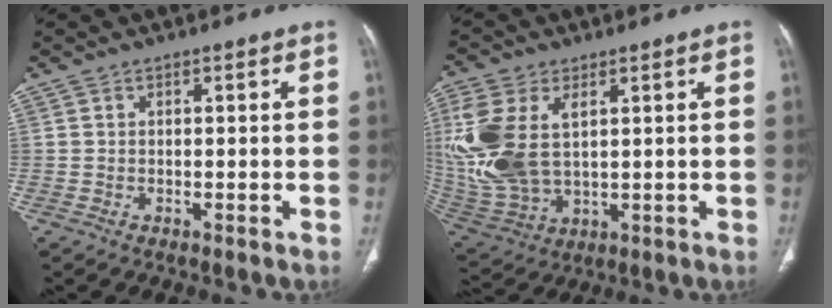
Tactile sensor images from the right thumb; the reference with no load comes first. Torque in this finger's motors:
{"motor_torque": [1.00, 1.08, 1.21, 1.15, 0.24]}